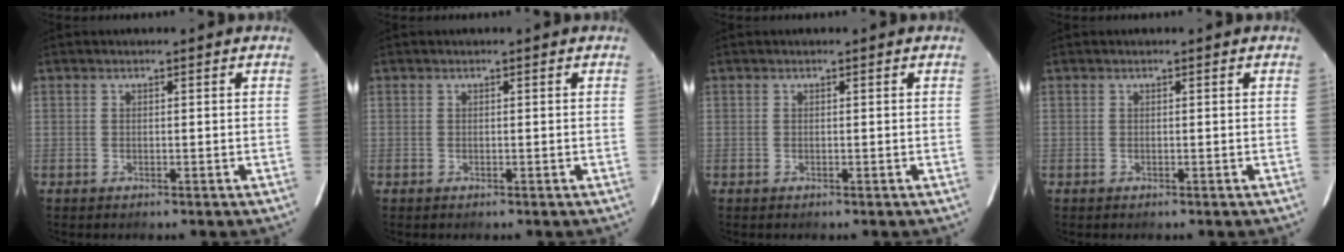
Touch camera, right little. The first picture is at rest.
{"total": 0.0}
{"total": 0.0}
{"total": 0.0}